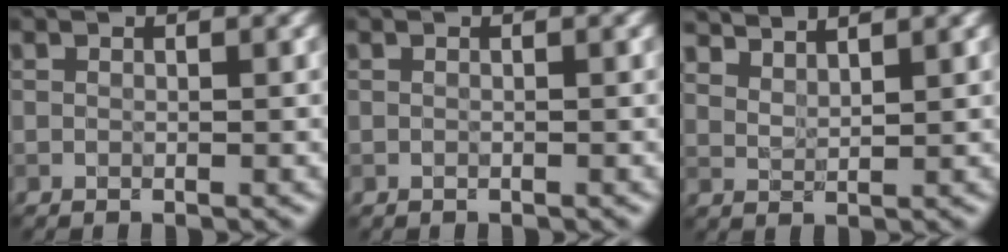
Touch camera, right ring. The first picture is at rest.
{"total": 0.0}
{"total": 3.3, "force": [3.2, 0.4, 0.8], "torque": [-0.011, -0.003, 0.057]}